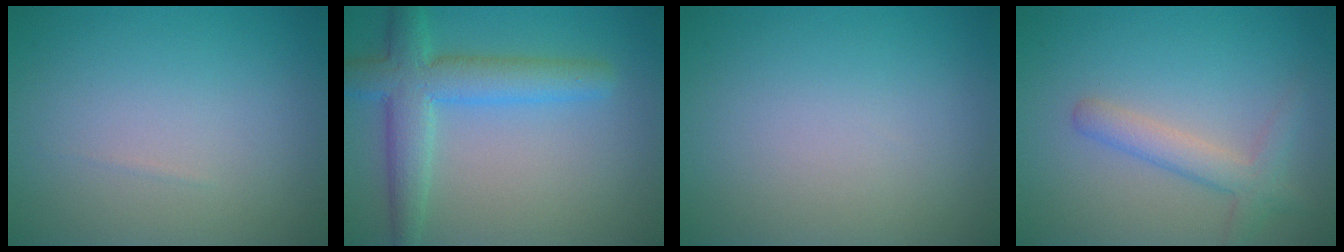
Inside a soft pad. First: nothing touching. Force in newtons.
{"total": 5.5, "press": 5.5, "slide": 0.3}
{"total": 0.0}
{"total": 2.8, "press": 2.8, "slide": 0.1}